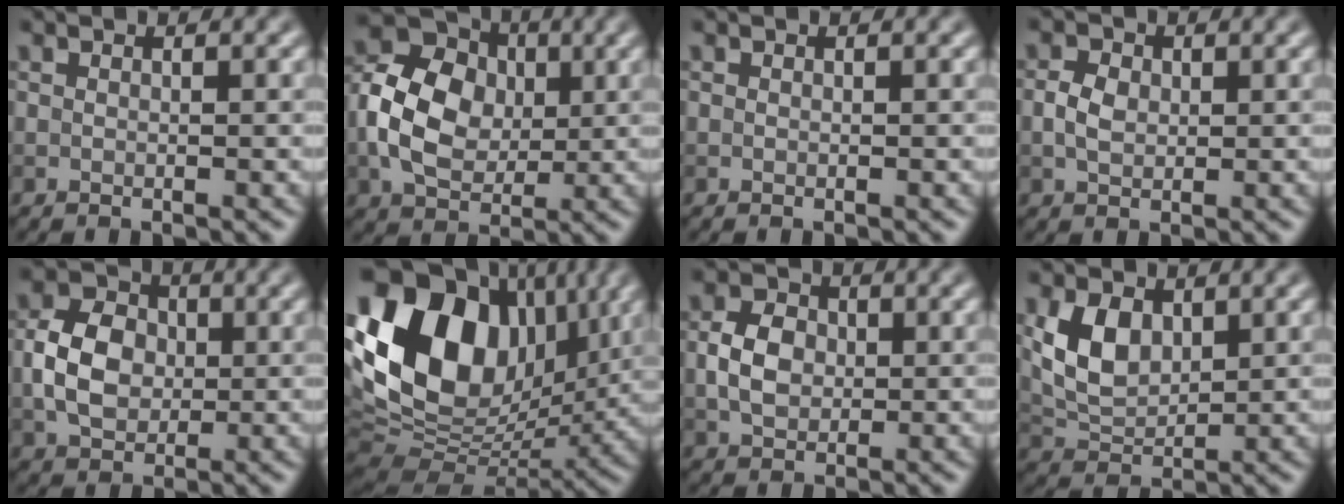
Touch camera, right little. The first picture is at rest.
{"total": 9.3, "force": [0.2, 7.1, 6.1], "torque": [-0.123, 0.011, -0.003]}
{"total": 0.0}
{"total": 2.2, "force": [0.1, 1.6, 1.5], "torque": [-0.030, 0.003, -0.002]}
{"total": 5.4, "force": [-0.2, 4.1, 3.5], "torque": [-0.072, 0.008, -0.008]}
{"total": 18.3, "force": [5.1, 12.4, 12.5], "torque": [-0.271, 0.029, 0.083]}
{"total": 3.6, "force": [-0.1, 2.8, 2.4], "torque": [-0.048, 0.005, -0.007]}
{"total": 4.7, "force": [1.4, 3.0, 3.3], "torque": [-0.075, -0.002, 0.029]}